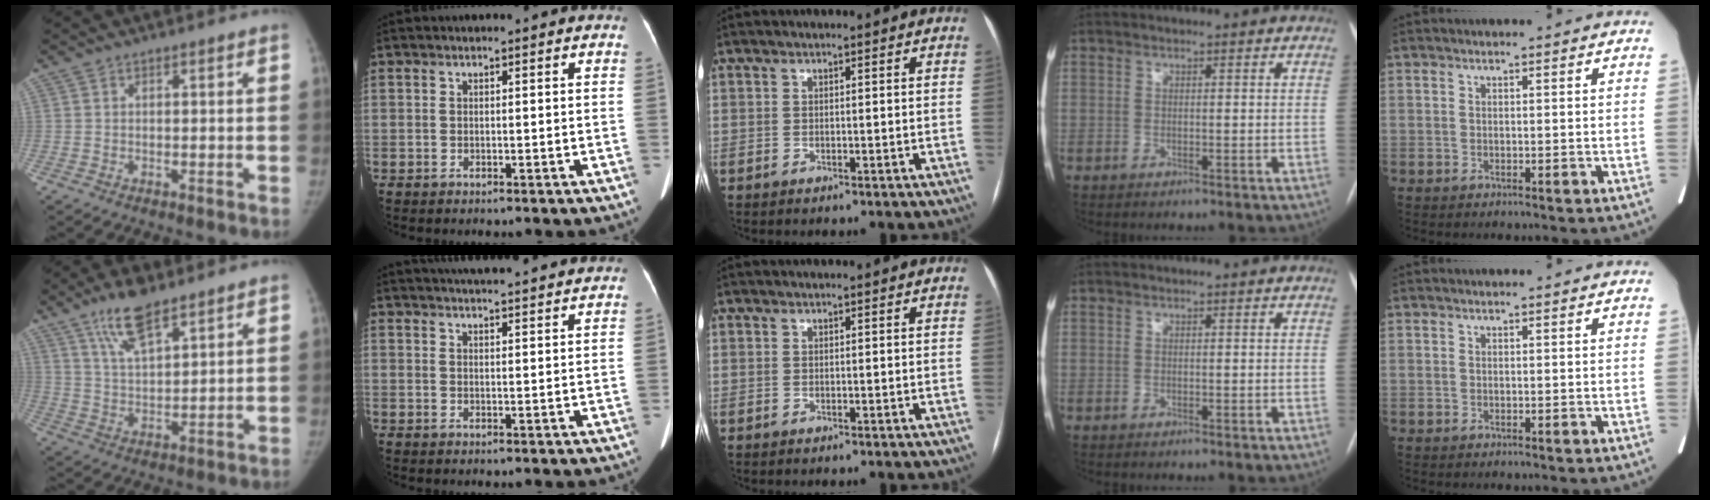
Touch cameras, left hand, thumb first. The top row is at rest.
{"thumb": {"total": 9.9, "force": [6.8, 3.3, 6.4], "torque": [-0.105, -0.034, 0.129]}, "index": {"total": 12.6, "force": [11.6, 1.0, 4.7], "torque": [-0.073, 0.024, 0.146]}}